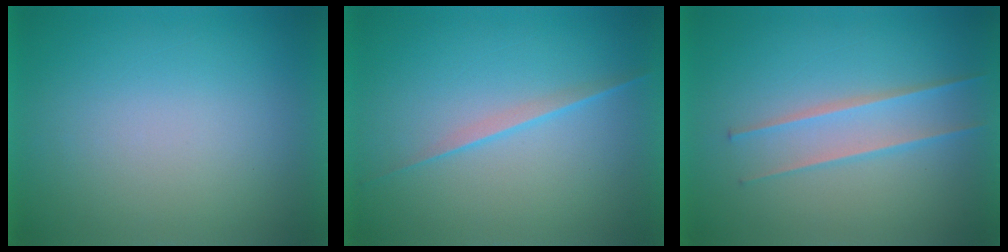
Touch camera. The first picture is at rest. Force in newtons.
{"total": 2.1}
{"total": 2.4}